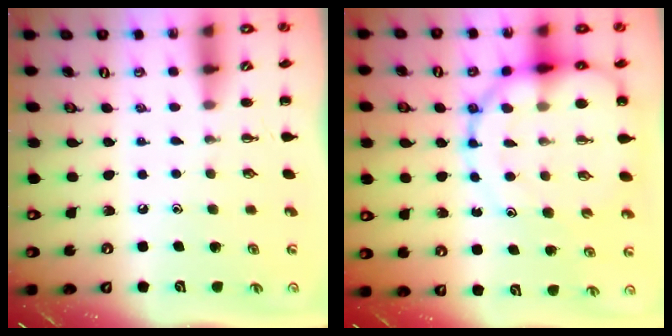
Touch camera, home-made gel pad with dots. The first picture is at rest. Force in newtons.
{"total": 17.5, "press": 17.1, "slide": 3.5}